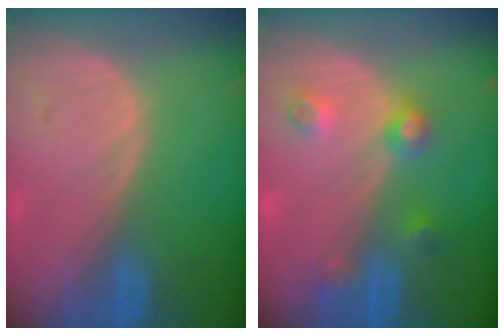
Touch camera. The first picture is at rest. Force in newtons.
{"total": 4.5, "press": 4.0, "slide": 2.1}